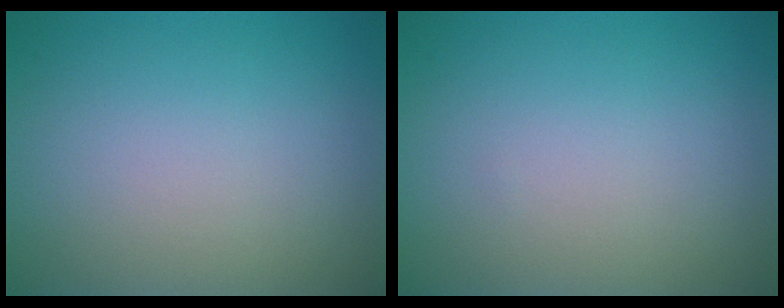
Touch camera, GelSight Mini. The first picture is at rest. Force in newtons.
{"total": 0.0}